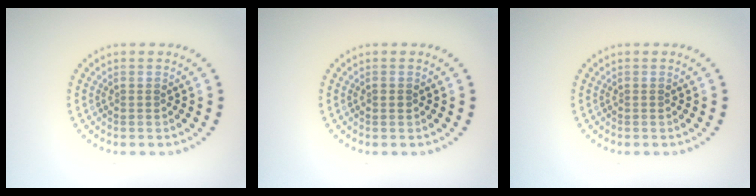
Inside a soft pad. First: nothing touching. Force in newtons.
{"total": 0.8, "press": 0.8, "slide": 0.0}
{"total": 0.0}